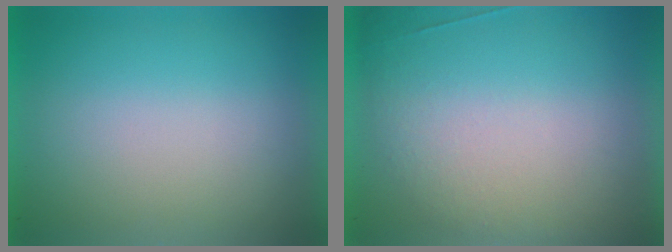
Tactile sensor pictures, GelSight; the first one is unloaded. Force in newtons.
{"total": 2.6}